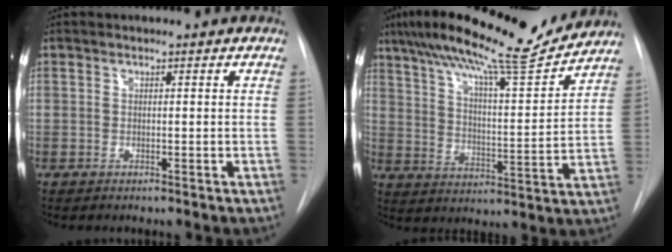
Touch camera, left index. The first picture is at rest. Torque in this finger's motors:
{"motor_torque": [1.04, -1.10, 0.80, 0.18]}